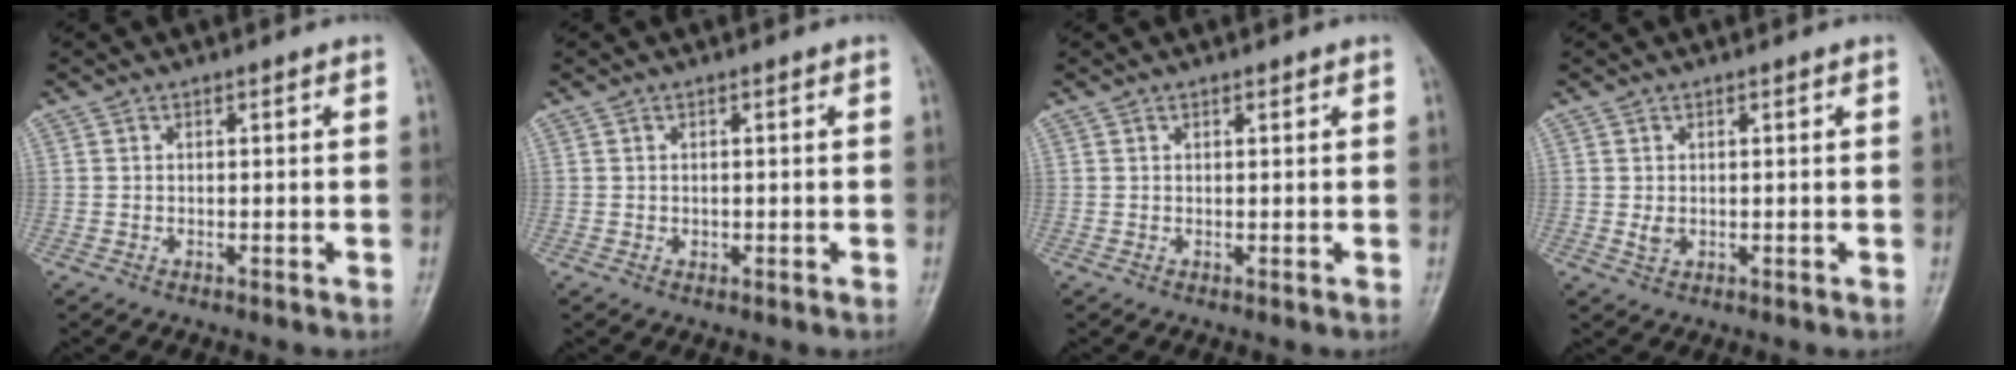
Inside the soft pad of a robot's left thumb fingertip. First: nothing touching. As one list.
[{"total": 0.6, "force": [0.0, 0.5, 0.2], "torque": [0.001, 0.000, 0.000]}, {"total": 0.7, "force": [0.5, 0.3, 0.4], "torque": [-0.006, -0.002, 0.006]}, {"total": 1.5, "force": [0.2, 1.1, 1.0], "torque": [-0.013, -0.003, 0.008]}]